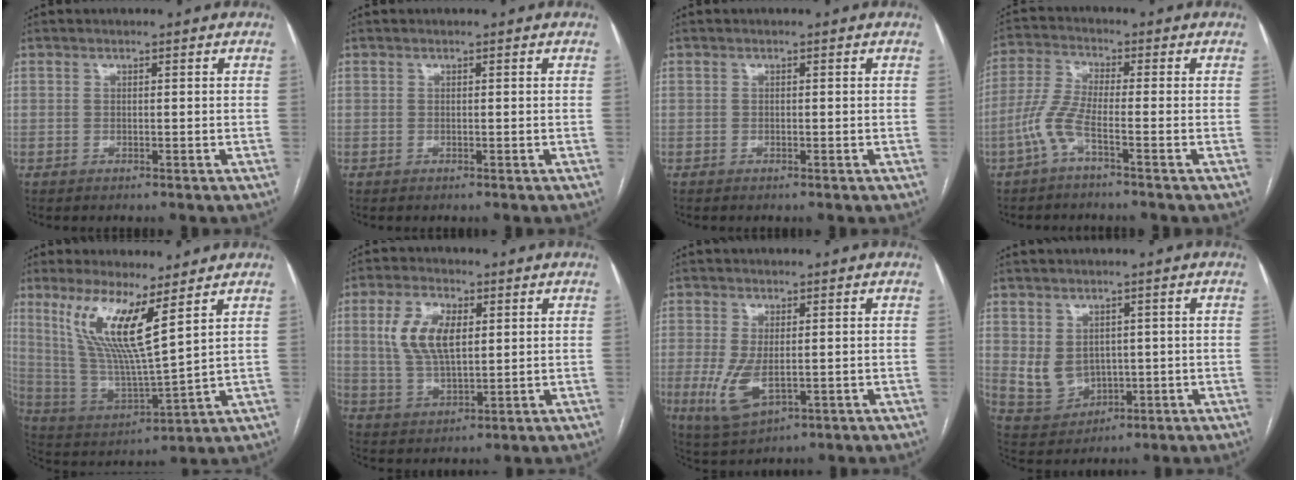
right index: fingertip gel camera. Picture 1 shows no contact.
{"total": 0.0}
{"total": 0.0}
{"total": 5.3, "force": [-2.7, 0.2, 4.6], "torque": [-0.113, 0.010, -0.061]}
{"total": 13.0, "force": [6.7, 0.9, 11.1], "torque": [-0.234, -0.011, 0.135]}
{"total": 9.2, "force": [2.4, 4.3, 7.8], "torque": [-0.168, 0.011, 0.049]}
{"total": 6.8, "force": [-1.0, 3.0, 6.1], "torque": [-0.132, -0.020, -0.005]}
{"total": 6.3, "force": [0.5, 5.3, 3.4], "torque": [-0.068, 0.008, 0.033]}